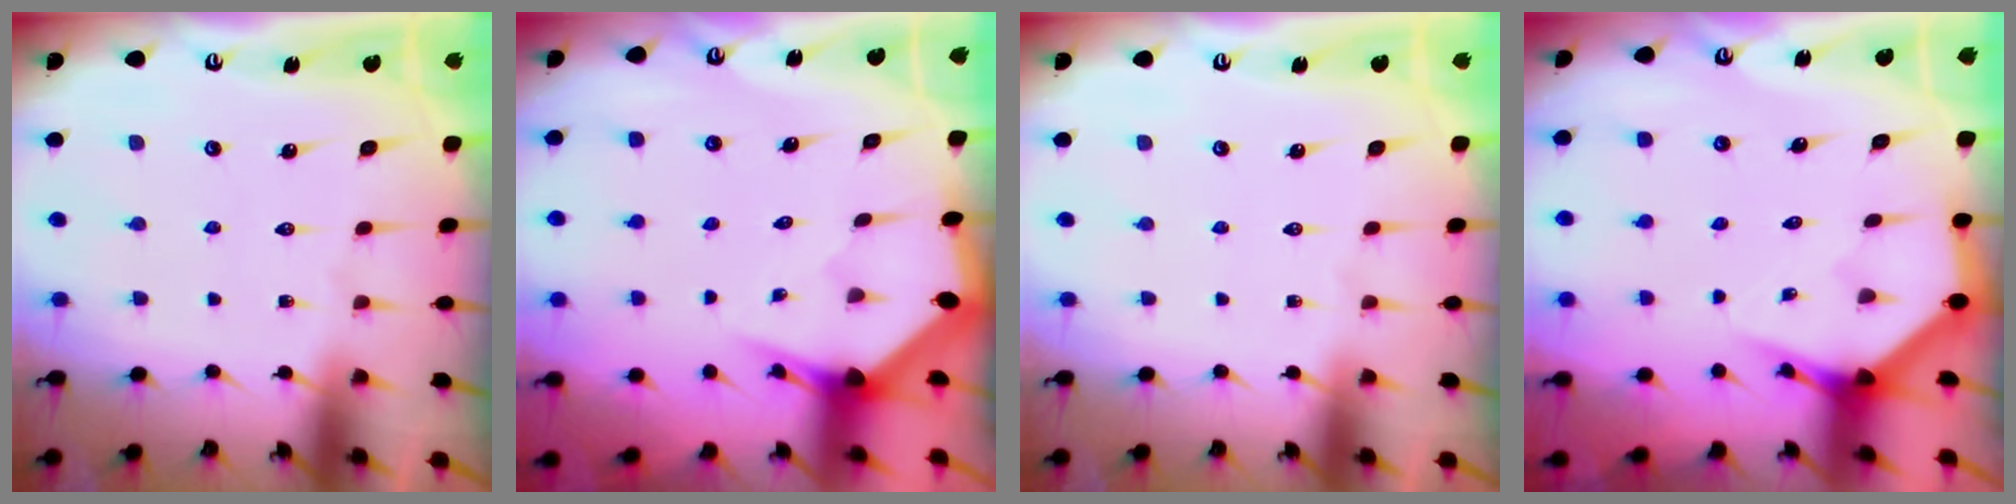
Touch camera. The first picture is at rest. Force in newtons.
{"total": 3.4, "press": 3.4, "slide": 0.2}
{"total": 0.0}
{"total": 3.9, "press": 3.9, "slide": 0.2}